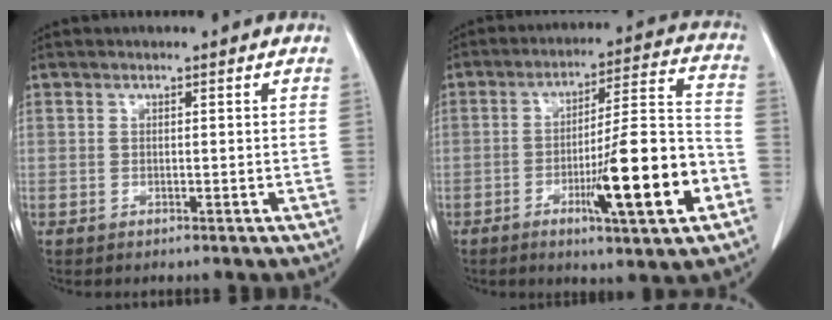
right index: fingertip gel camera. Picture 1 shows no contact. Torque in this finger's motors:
{"motor_torque": [2.14, 0.00, 0.99, 0.21]}